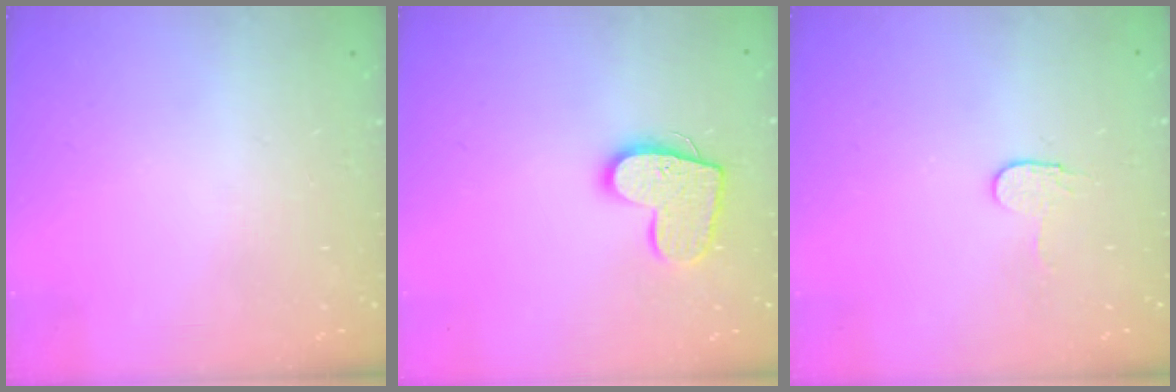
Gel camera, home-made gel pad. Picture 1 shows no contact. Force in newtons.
{"total": 13.0, "press": 13.0, "slide": 0.9}
{"total": 3.5, "press": 3.5, "slide": 0.2}